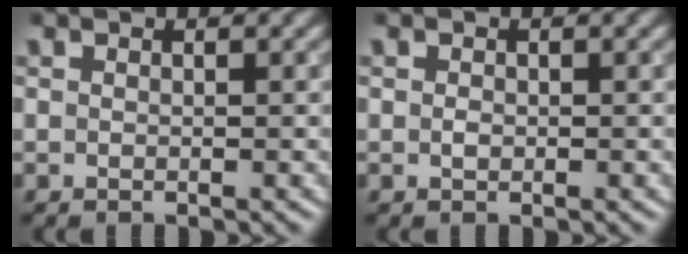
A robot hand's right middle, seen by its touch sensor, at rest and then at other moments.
{"total": 0.6, "force": [0.0, 0.5, 0.4], "torque": [-0.006, -0.002, -0.001]}